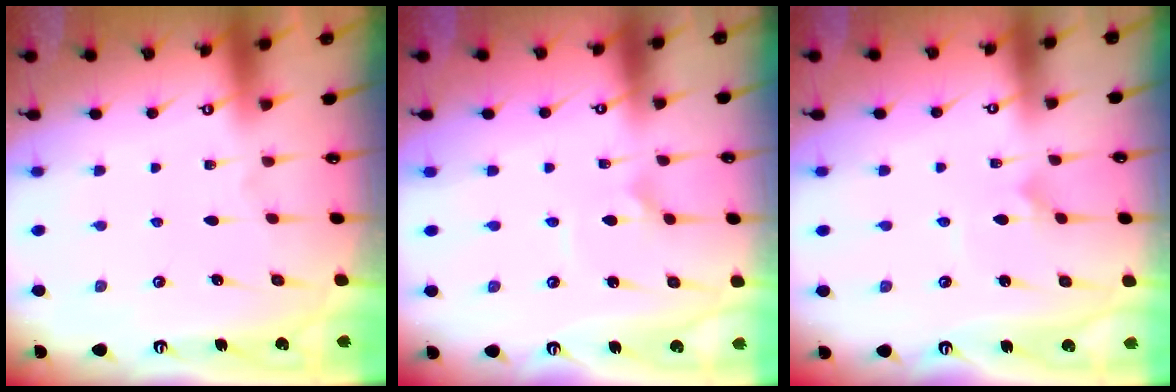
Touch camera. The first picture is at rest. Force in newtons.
{"total": 2.7, "press": 2.6, "slide": 0.3}
{"total": 3.5, "press": 3.5, "slide": 0.3}